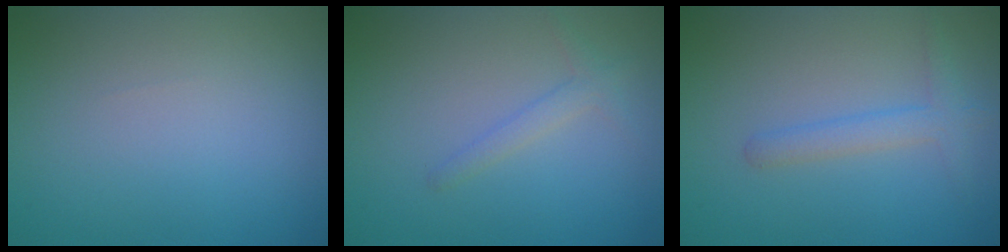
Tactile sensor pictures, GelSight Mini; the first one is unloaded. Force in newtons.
{"total": 1.4, "press": 1.4, "slide": 0.1}
{"total": 2.1, "press": 2.1, "slide": 0.1}